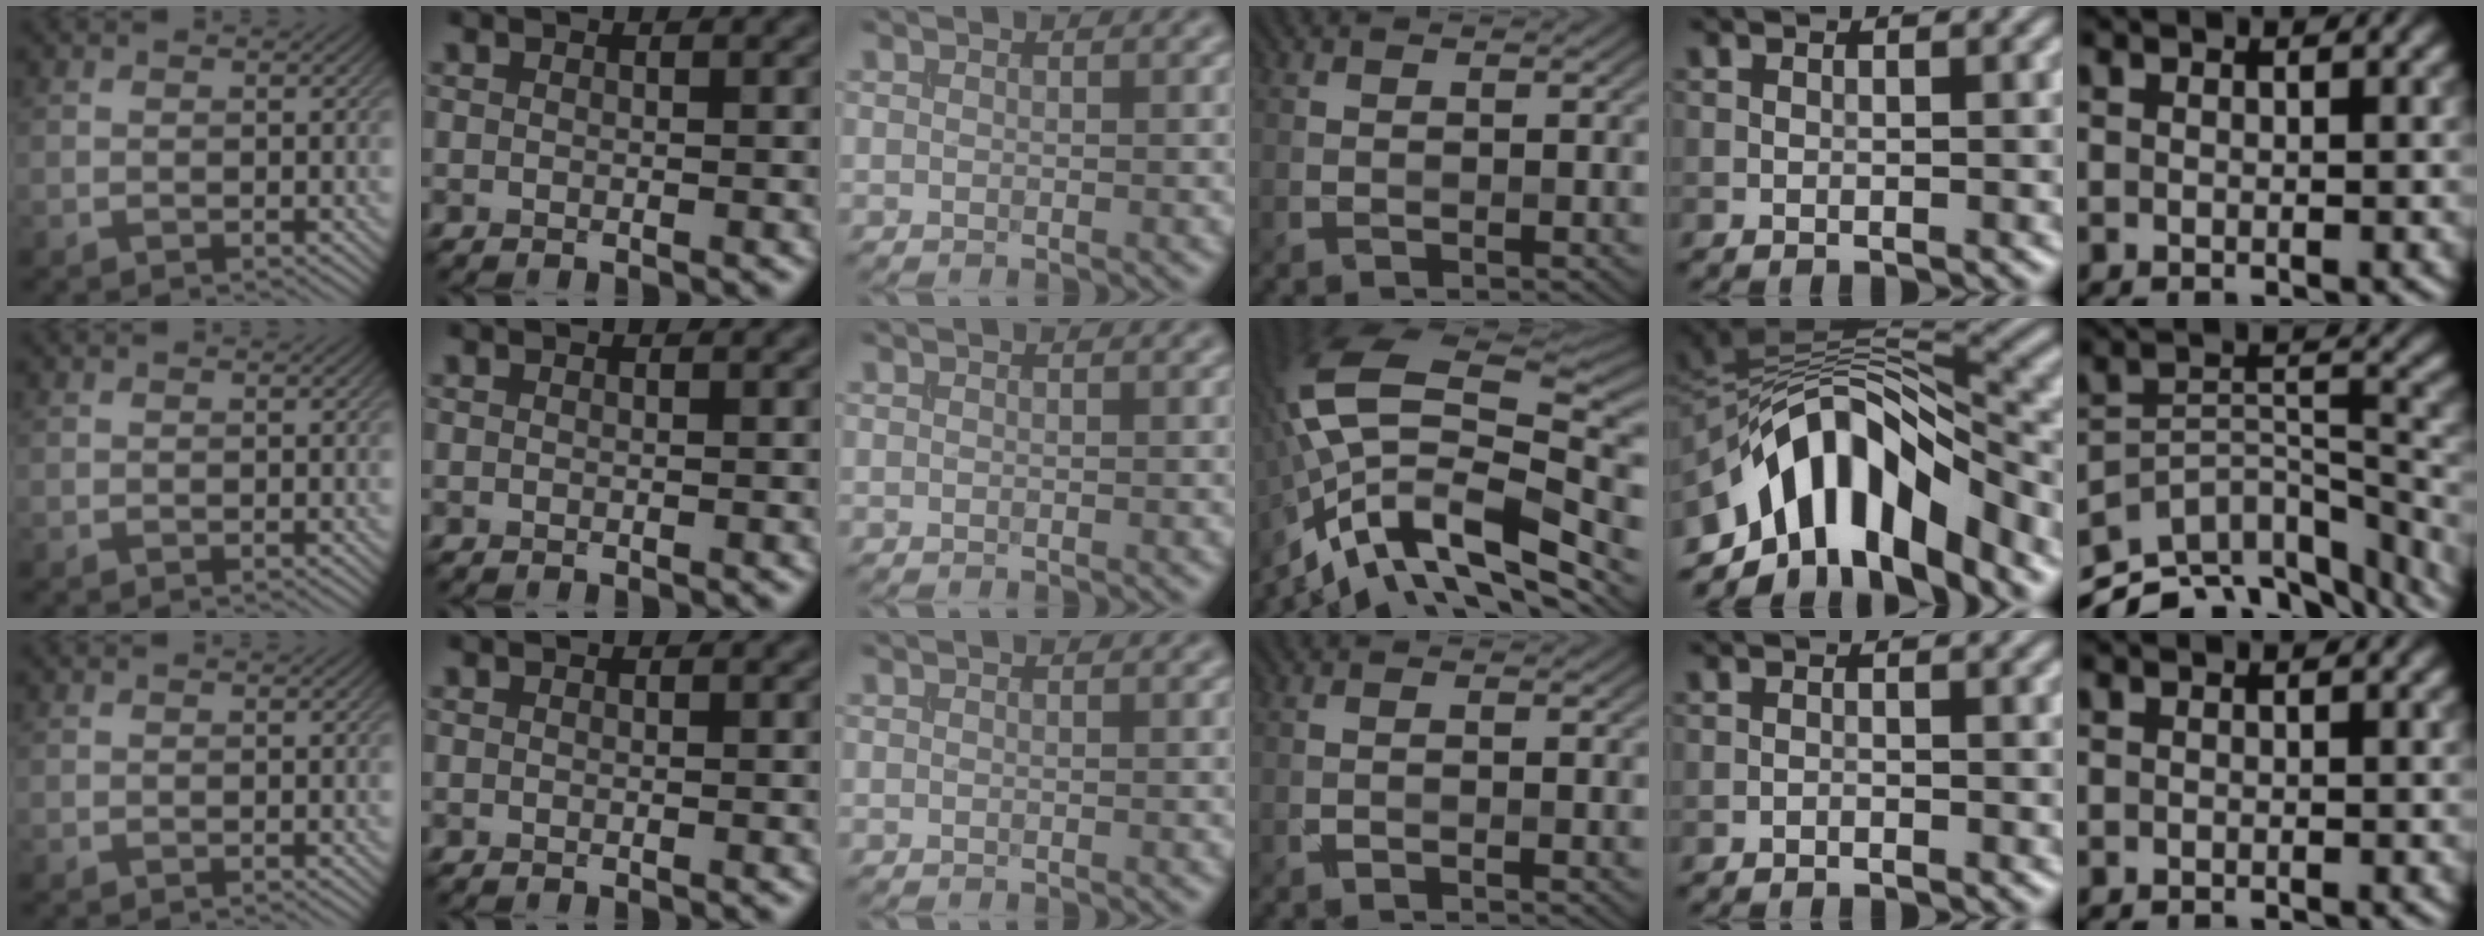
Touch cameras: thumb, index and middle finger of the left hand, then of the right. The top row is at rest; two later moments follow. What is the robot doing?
{"motion": "insert", "object": "file holder"}